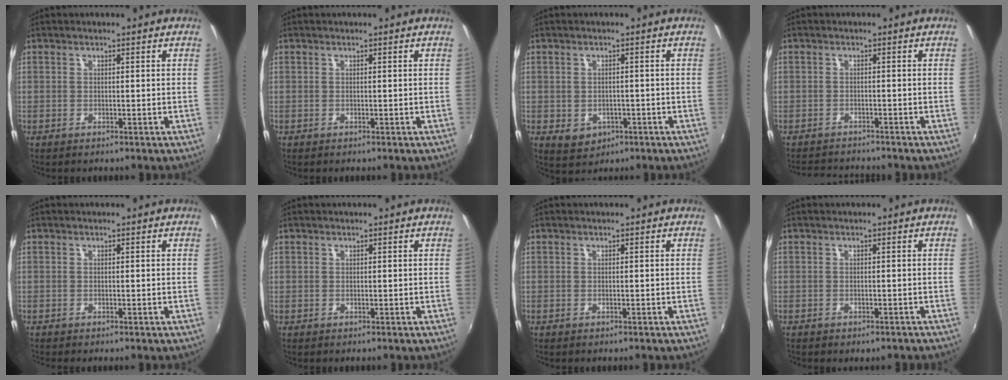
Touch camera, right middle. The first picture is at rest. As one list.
[{"total": 0.0}, {"total": 4.4, "force": [-1.4, 3.6, 2.2], "torque": [-0.046, -0.004, -0.009]}, {"total": 4.3, "force": [-4.1, 1.3, 0.5], "torque": [-0.027, 0.007, -0.069]}, {"total": 0.0}, {"total": 0.0}, {"total": 0.0}, {"total": 2.1, "force": [-1.7, 0.9, 0.9], "torque": [-0.017, -0.009, -0.020]}]